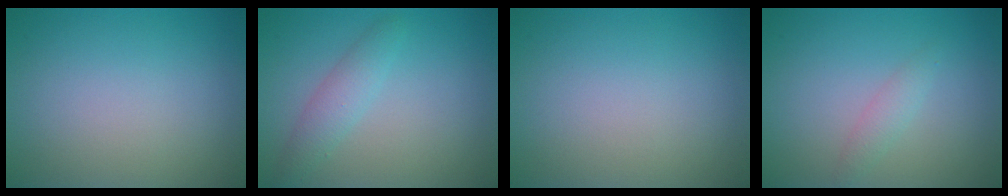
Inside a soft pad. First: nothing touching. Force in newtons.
{"total": 2.2, "press": 2.2, "slide": 0.1}
{"total": 0.0}
{"total": 1.3, "press": 1.3, "slide": 0.1}